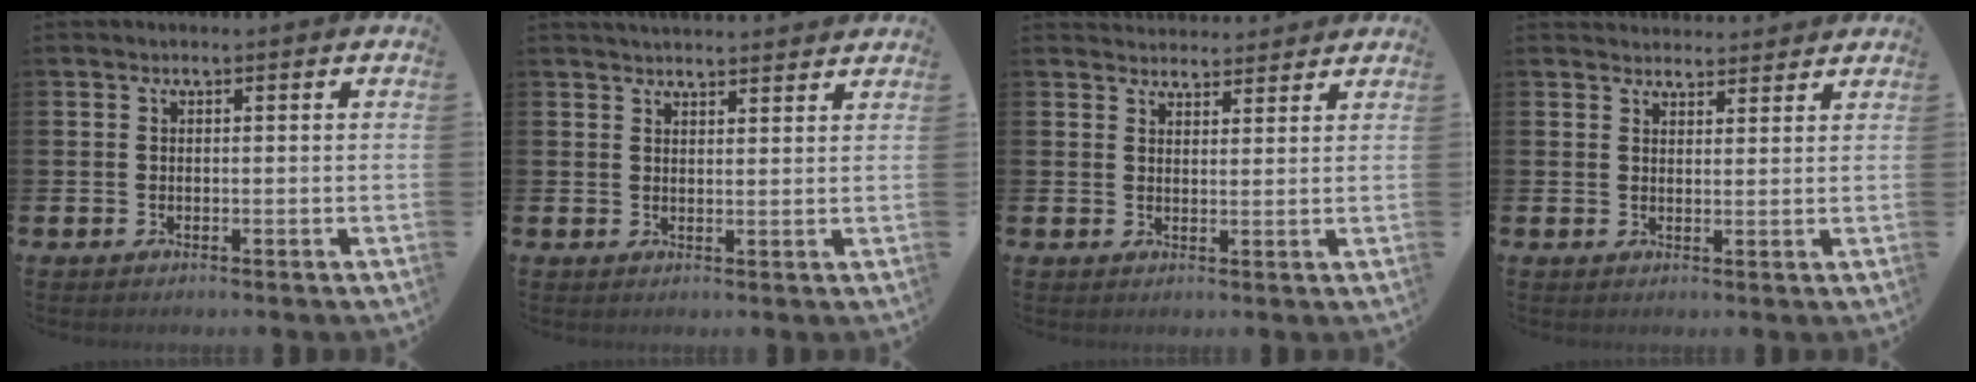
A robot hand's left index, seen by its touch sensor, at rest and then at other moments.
{"total": 2.9, "force": [2.9, 0.2, 0.1], "torque": [-0.003, -0.015, 0.052]}
{"total": 3.2, "force": [3.1, 0.7, -0.2], "torque": [0.002, -0.015, 0.056]}
{"total": 3.0, "force": [2.9, 0.7, -0.2], "torque": [0.010, -0.018, 0.051]}